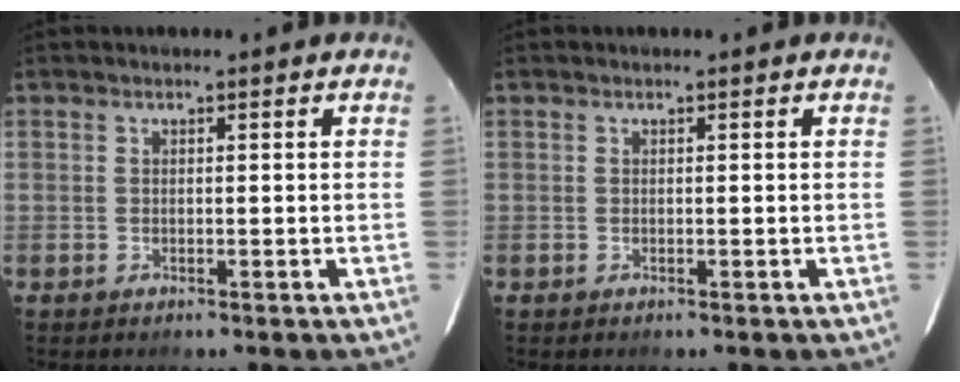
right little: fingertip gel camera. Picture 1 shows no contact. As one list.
[{"total": 0.0}]